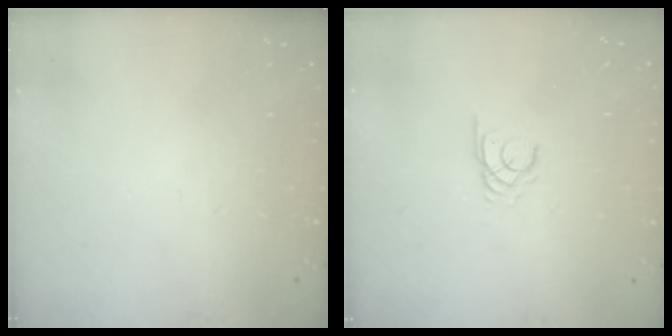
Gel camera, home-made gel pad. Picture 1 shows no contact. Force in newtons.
{"total": 2.2, "press": 2.2, "slide": 0.2}